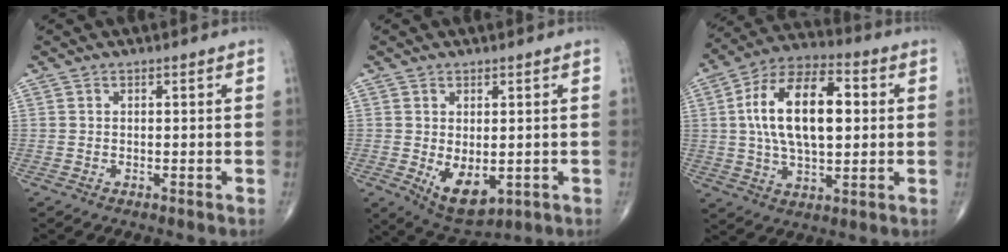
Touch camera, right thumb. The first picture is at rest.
{"total": 7.9, "force": [-1.2, 4.3, 6.5], "torque": [-0.090, -0.013, 0.000]}
{"total": 18.6, "force": [2.6, 9.5, 15.8], "torque": [-0.267, 0.019, 0.040]}